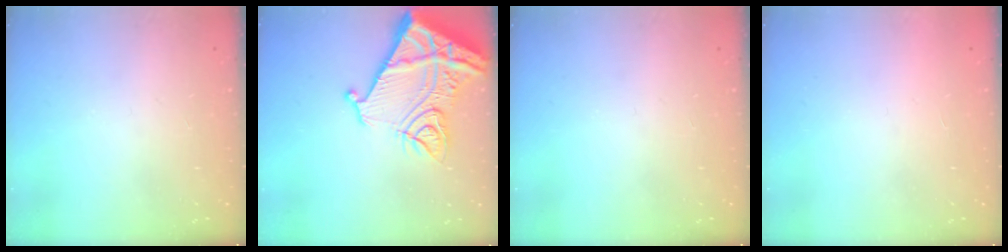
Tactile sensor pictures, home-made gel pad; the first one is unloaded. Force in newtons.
{"total": 18.7, "press": 18.6, "slide": 2.1}
{"total": 0.0}
{"total": 1.7, "press": 1.6, "slide": 0.1}